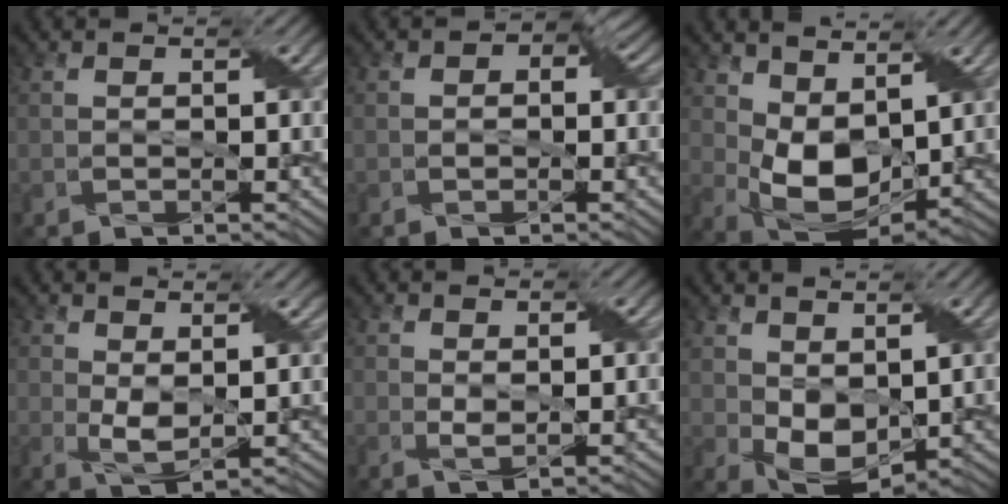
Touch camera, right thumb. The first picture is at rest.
{"total": 3.1, "force": [0.1, 2.2, 2.2], "torque": [-0.024, 0.000, -0.003]}
{"total": 8.8, "force": [2.5, 5.4, 6.5], "torque": [-0.145, -0.006, 0.051]}
{"total": 4.0, "force": [1.3, 1.8, 3.3], "torque": [-0.075, -0.003, 0.027]}
{"total": 1.5, "force": [0.6, 0.8, 1.1], "torque": [-0.026, -0.003, 0.015]}
{"total": 6.7, "force": [1.5, 4.2, 4.9], "torque": [-0.118, -0.007, 0.034]}